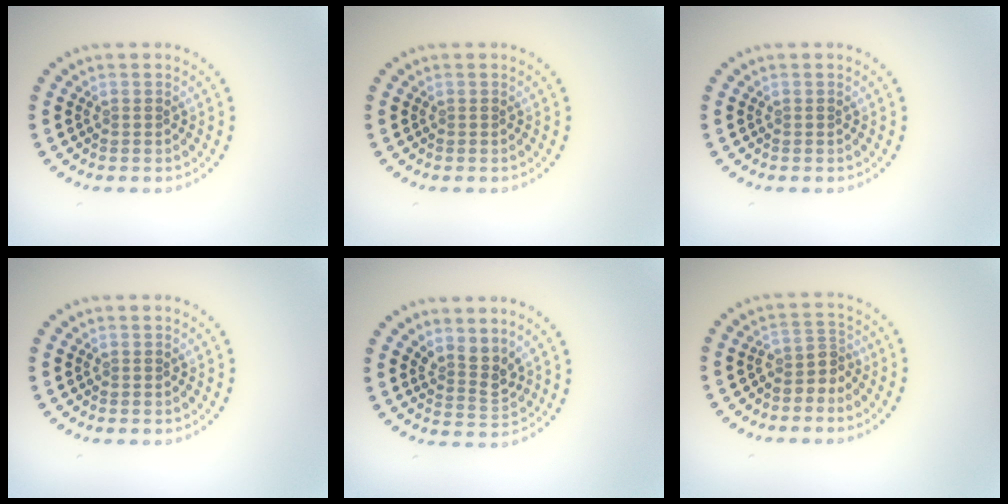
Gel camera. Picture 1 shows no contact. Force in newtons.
{"total": 0.0}
{"total": 0.0}
{"total": 0.0}
{"total": 2.5, "press": 1.8, "slide": 1.7}
{"total": 2.3, "press": 1.6, "slide": 1.6}